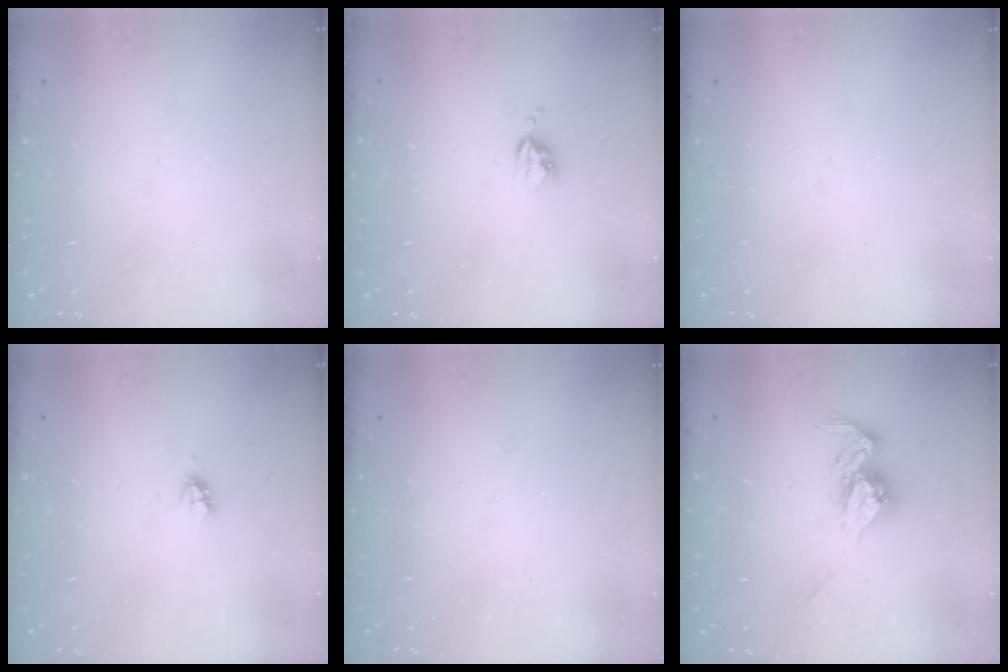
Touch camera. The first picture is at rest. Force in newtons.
{"total": 3.9, "press": 3.9, "slide": 0.5}
{"total": 0.0}
{"total": 2.7, "press": 2.7, "slide": 0.2}
{"total": 0.0}
{"total": 11.8, "press": 11.8, "slide": 0.5}